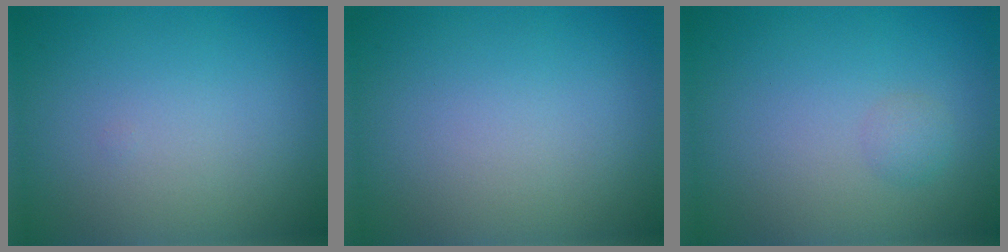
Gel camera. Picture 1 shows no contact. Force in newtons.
{"total": 0.0}
{"total": 1.0, "press": 1.0, "slide": 0.0}